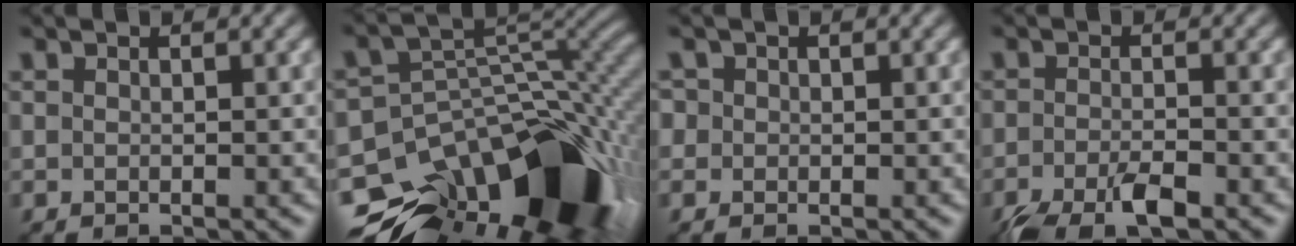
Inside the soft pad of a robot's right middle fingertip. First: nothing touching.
{"total": 14.7, "force": [-8.9, 8.2, 8.5], "torque": [-0.154, -0.006, -0.132]}
{"total": 1.1, "force": [0.2, 1.0, 0.2], "torque": [-0.001, 0.003, 0.001]}
{"total": 4.8, "force": [-3.4, 1.3, 3.0], "torque": [-0.060, -0.007, -0.068]}